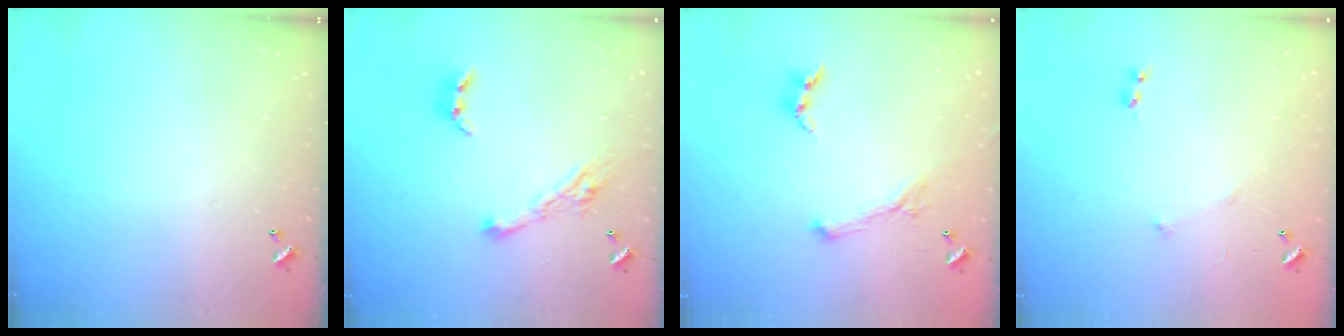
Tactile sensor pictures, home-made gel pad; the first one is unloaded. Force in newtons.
{"total": 9.2, "press": 9.1, "slide": 1.1}
{"total": 1.6, "press": 1.5, "slide": 0.4}
{"total": 5.7, "press": 5.7, "slide": 0.8}